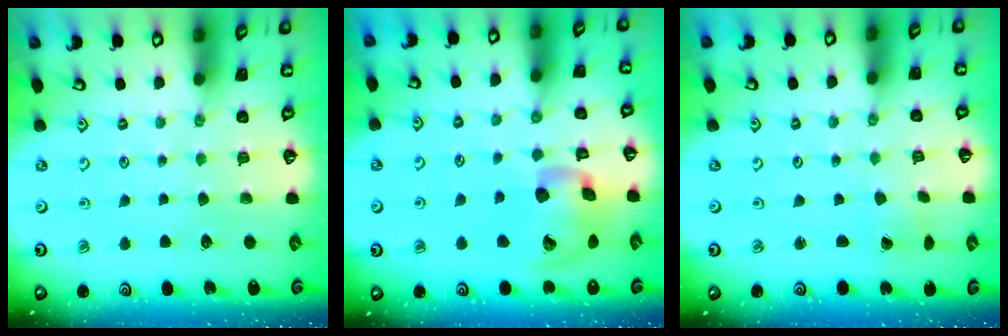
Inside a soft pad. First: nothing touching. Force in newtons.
{"total": 17.8, "press": 17.5, "slide": 2.9}
{"total": 0.7, "press": 0.7, "slide": 0.0}